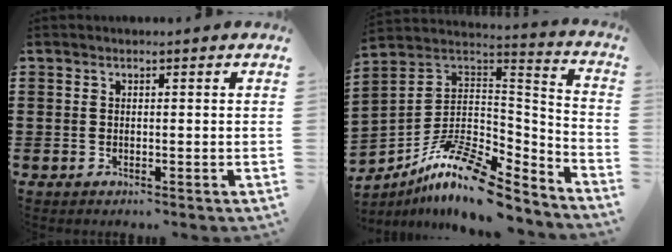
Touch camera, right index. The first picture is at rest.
{"total": 14.2, "force": [-9.5, 4.6, 9.4], "torque": [-0.185, 0.023, -0.177]}